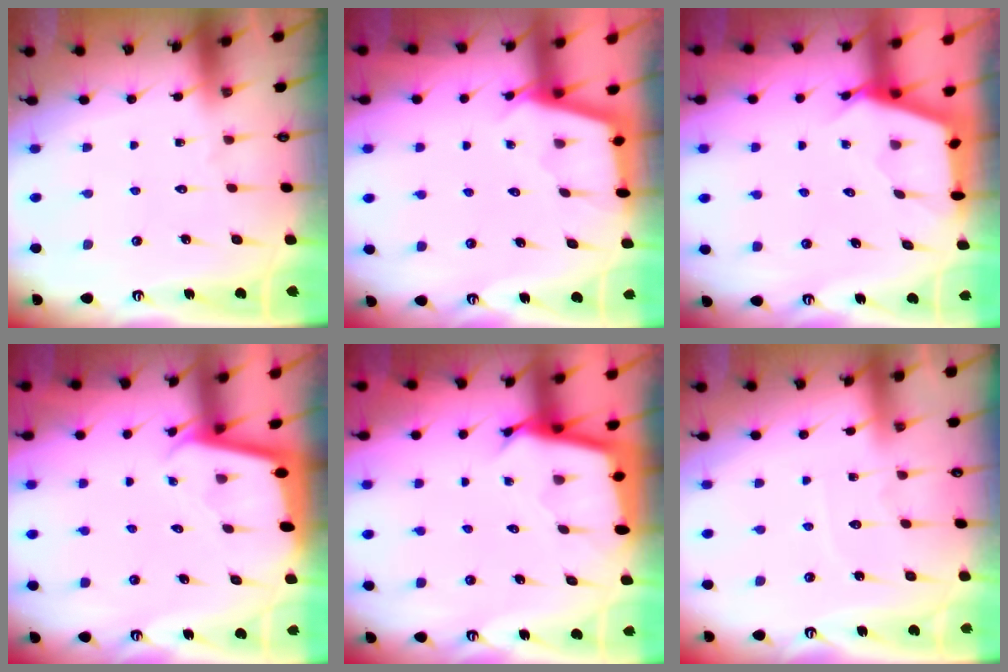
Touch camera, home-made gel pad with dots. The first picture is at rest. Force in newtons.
{"total": 2.4, "press": 2.4, "slide": 0.2}
{"total": 2.7, "press": 2.7, "slide": 0.3}
{"total": 1.9, "press": 1.9, "slide": 0.1}
{"total": 2.7, "press": 2.7, "slide": 0.1}
{"total": 3.8, "press": 3.8, "slide": 0.3}